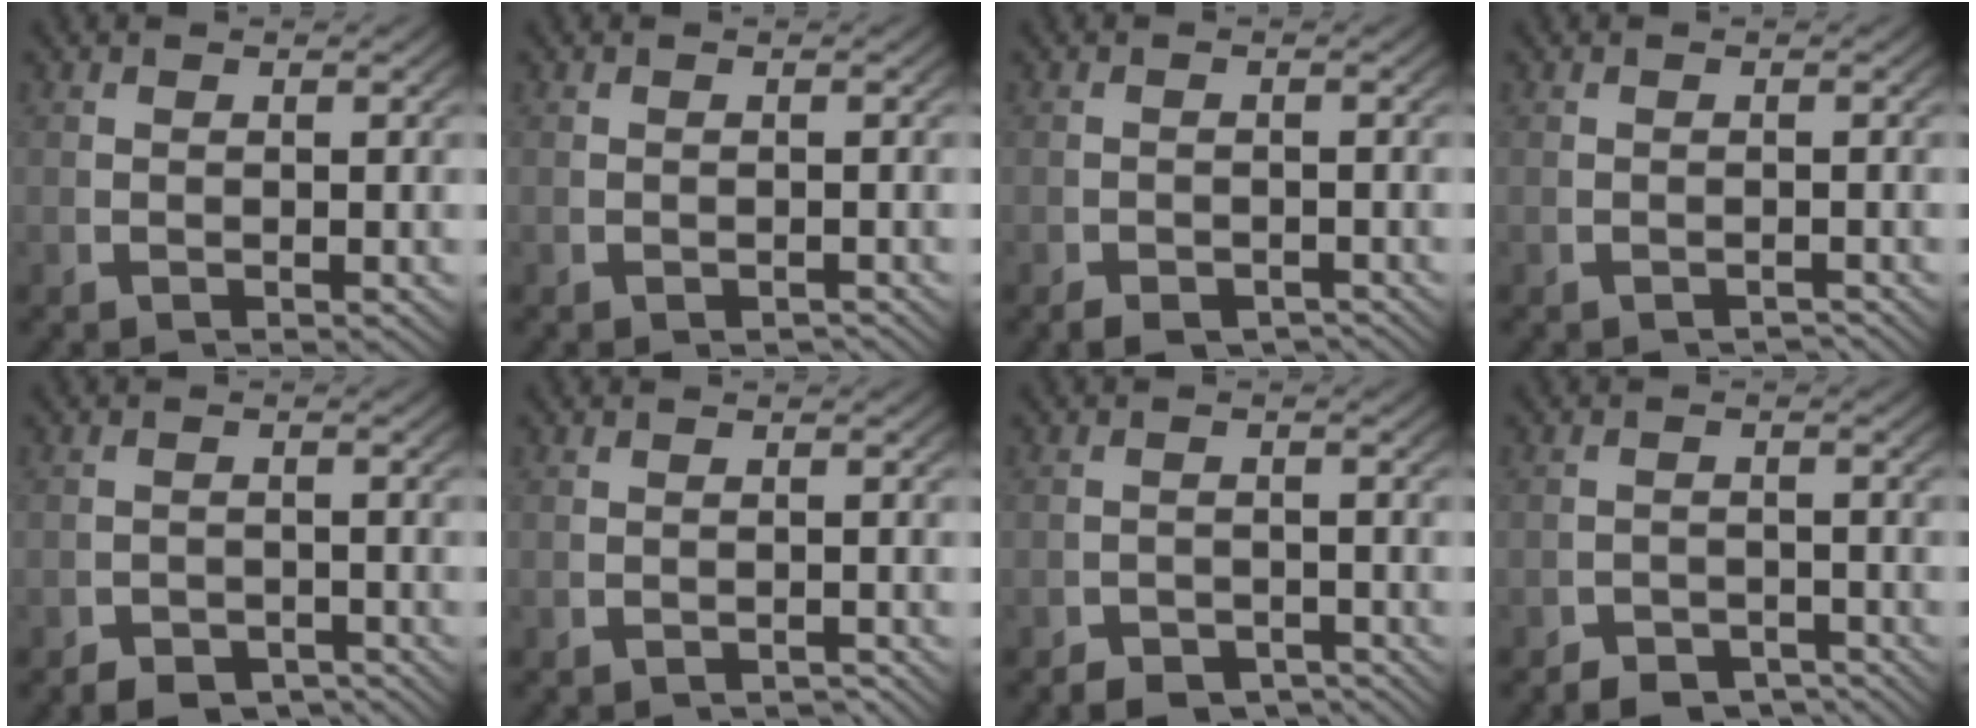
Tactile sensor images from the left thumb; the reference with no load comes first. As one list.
[{"total": 1.0, "force": [-0.9, 0.3, 0.3], "torque": [-0.002, -0.002, -0.013]}, {"total": 2.2, "force": [-2.0, 0.7, 0.5], "torque": [-0.003, -0.011, -0.032]}, {"total": 1.5, "force": [-1.4, 0.2, 0.1], "torque": [0.000, -0.002, -0.021]}, {"total": 3.1, "force": [-2.8, 1.0, 0.7], "torque": [0.002, -0.014, -0.047]}, {"total": 1.4, "force": [-1.3, 0.2, 0.2], "torque": [-0.001, -0.002, -0.020]}, {"total": 3.4, "force": [-3.1, 1.2, 0.8], "torque": [0.002, -0.017, -0.049]}, {"total": 3.4, "force": [-3.2, 1.1, 0.7], "torque": [0.001, -0.016, -0.052]}]